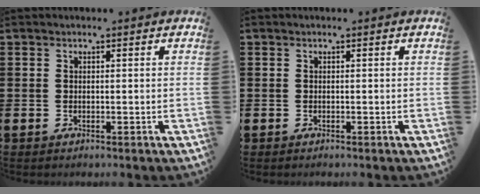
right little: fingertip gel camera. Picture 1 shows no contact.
{"total": 0.0}